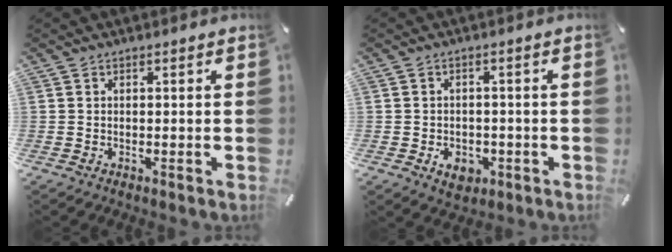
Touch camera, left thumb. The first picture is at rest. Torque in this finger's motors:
{"motor_torque": [-0.01, 0.06, 0.01, 0.01, 0.00]}